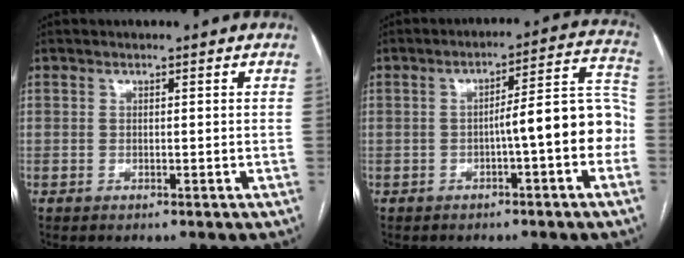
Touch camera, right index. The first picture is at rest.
{"total": 10.0, "force": [-2.6, 1.0, 9.6], "torque": [-0.120, 0.040, -0.035]}